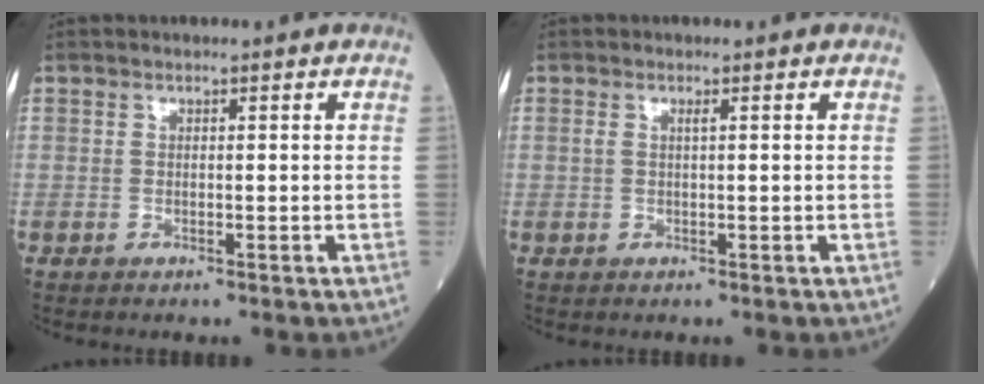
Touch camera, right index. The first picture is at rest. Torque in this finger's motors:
{"motor_torque": [-0.18, -0.12, -0.03, 0.01]}